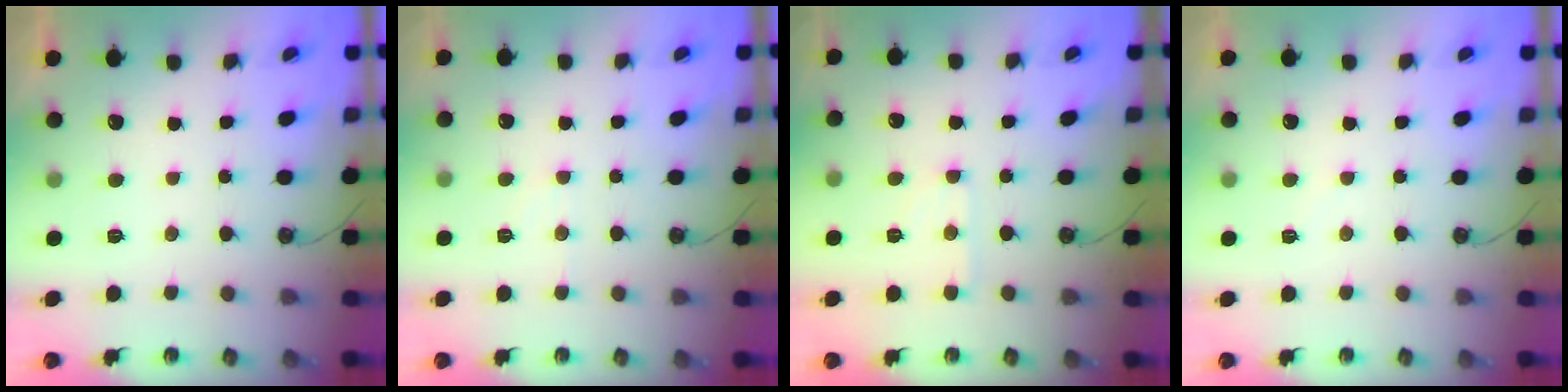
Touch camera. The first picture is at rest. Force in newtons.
{"total": 4.7, "press": 4.7, "slide": 0.7}
{"total": 3.4, "press": 3.4, "slide": 0.5}
{"total": 2.0, "press": 2.0, "slide": 0.3}